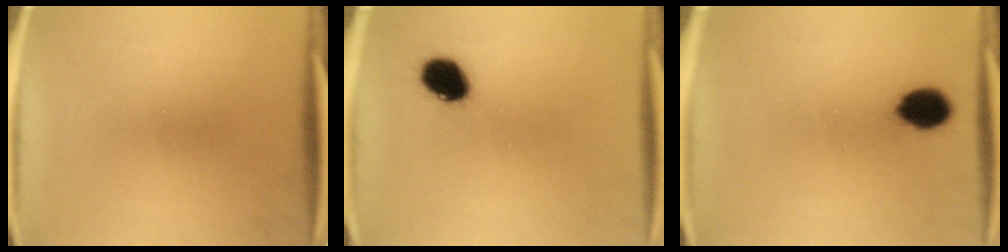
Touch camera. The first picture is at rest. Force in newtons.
{"total": 7.7}
{"total": 7.2}